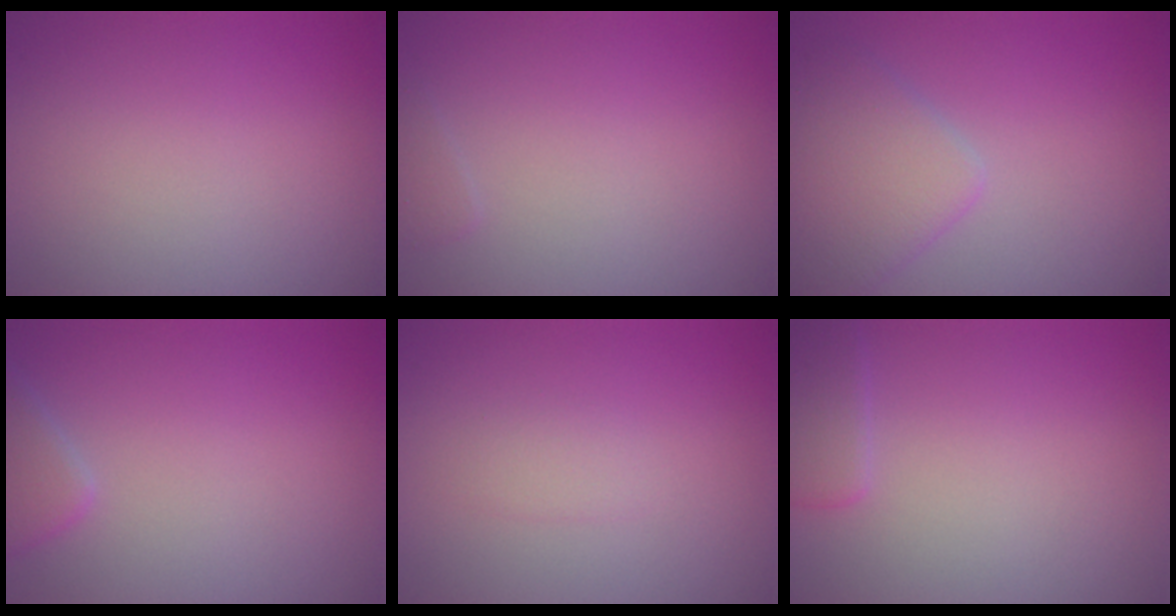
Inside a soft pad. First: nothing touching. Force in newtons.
{"total": 0.7, "press": 0.7, "slide": 0.1}
{"total": 4.0, "press": 4.0, "slide": 0.2}
{"total": 2.4, "press": 2.3, "slide": 0.1}
{"total": 0.9, "press": 0.9, "slide": 0.0}
{"total": 1.9, "press": 1.9, "slide": 0.2}